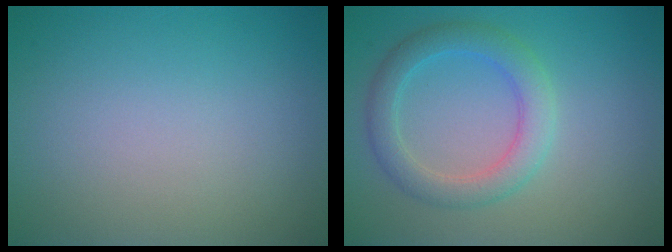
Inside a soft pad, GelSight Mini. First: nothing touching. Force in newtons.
{"total": 3.6, "press": 3.6, "slide": 0.1}